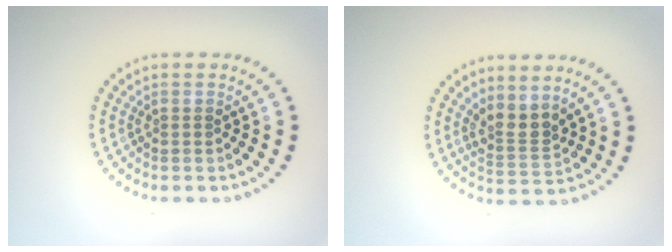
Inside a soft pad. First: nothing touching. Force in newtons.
{"total": 2.6, "press": 1.9, "slide": 1.7}